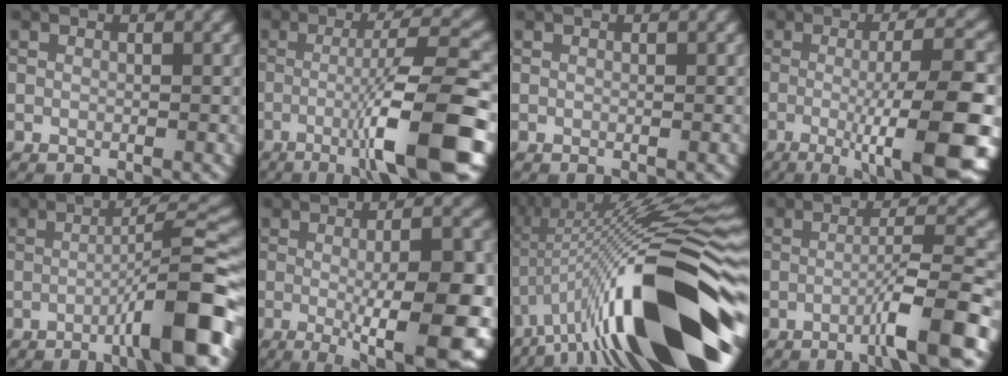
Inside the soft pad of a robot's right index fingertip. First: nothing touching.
{"total": 9.9, "force": [-3.4, 1.1, 9.2], "torque": [-0.132, 0.016, -0.061]}
{"total": 0.0}
{"total": 12.6, "force": [-2.9, 2.7, 12.0], "torque": [-0.153, 0.001, -0.048]}
{"total": 9.3, "force": [-4.0, 1.1, 8.4], "torque": [-0.108, 0.021, -0.071]}
{"total": 12.1, "force": [-1.7, 3.2, 11.5], "torque": [-0.142, -0.012, -0.023]}
{"total": 19.0, "force": [-5.0, 5.7, 17.5], "torque": [-0.273, 0.027, -0.091]}
{"total": 6.1, "force": [-2.8, 0.4, 5.4], "torque": [-0.077, 0.014, -0.058]}